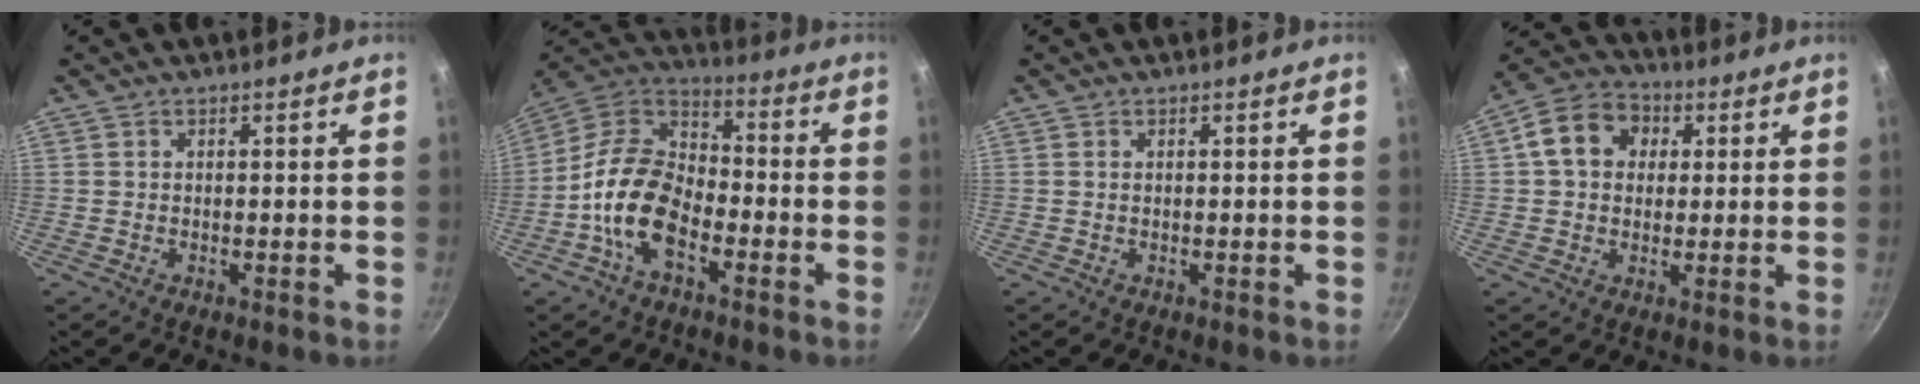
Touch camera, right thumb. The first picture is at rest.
{"total": 15.0, "force": [-5.5, 8.8, 10.8], "torque": [-0.173, 0.048, -0.123]}
{"total": 0.0}
{"total": 10.2, "force": [2.2, 8.2, 5.6], "torque": [-0.070, 0.017, 0.019]}